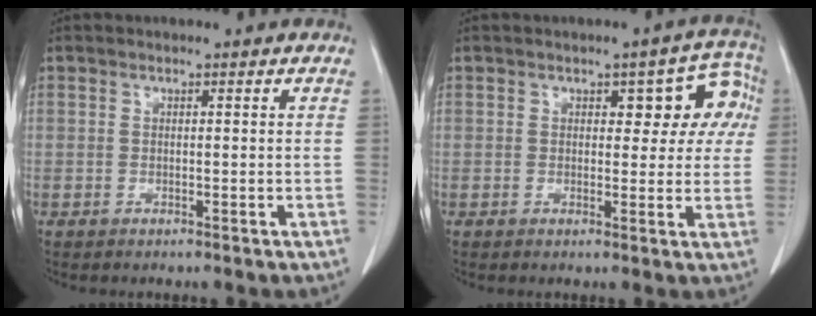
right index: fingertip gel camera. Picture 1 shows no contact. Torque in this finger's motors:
{"motor_torque": [0.14, 0.12, 0.09, 0.03]}